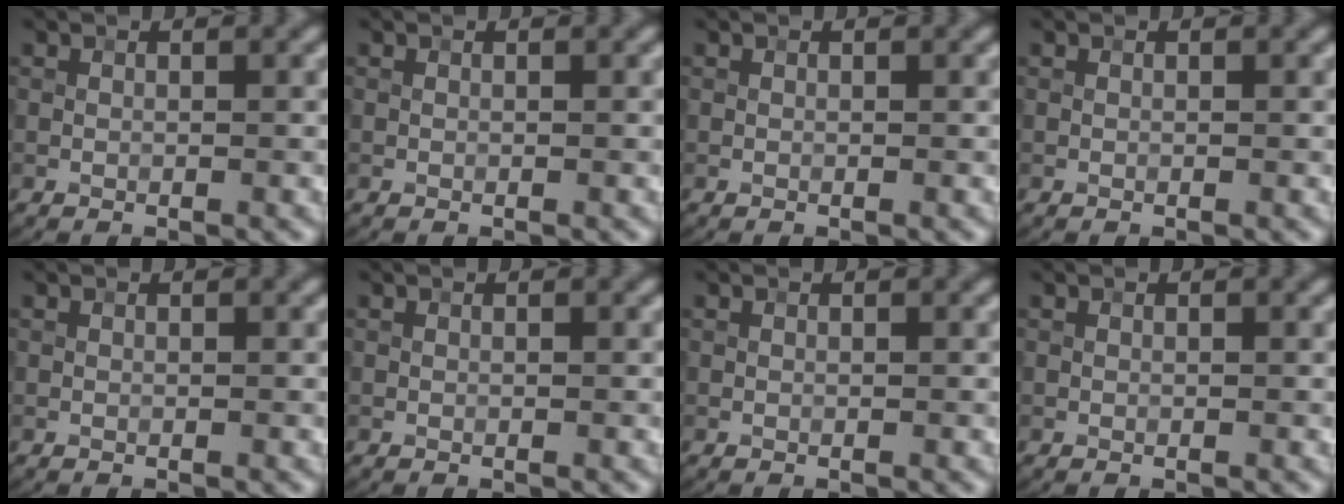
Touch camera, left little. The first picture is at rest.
{"total": 0.0}
{"total": 0.0}
{"total": 0.0}
{"total": 0.0}
{"total": 0.0}
{"total": 0.0}
{"total": 0.0}